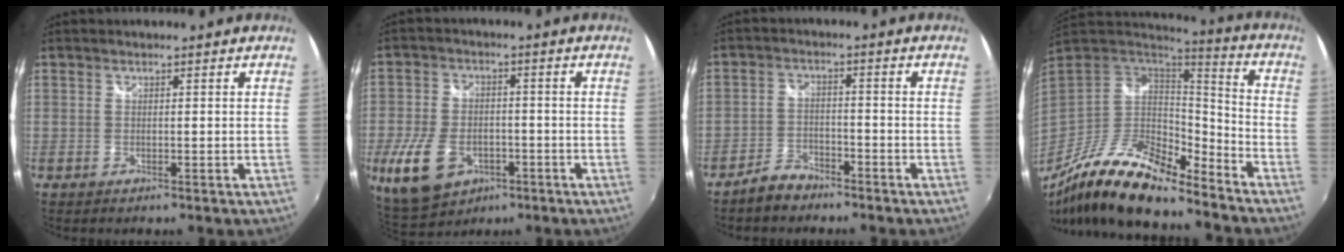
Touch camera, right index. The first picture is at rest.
{"total": 13.2, "force": [-5.5, 8.7, 8.2], "torque": [-0.199, -0.019, -0.089]}
{"total": 4.7, "force": [-4.0, 2.3, 1.1], "torque": [-0.037, 0.009, -0.071]}
{"total": 21.5, "force": [-16.0, 6.1, 13.0], "torque": [-0.241, -0.036, -0.290]}